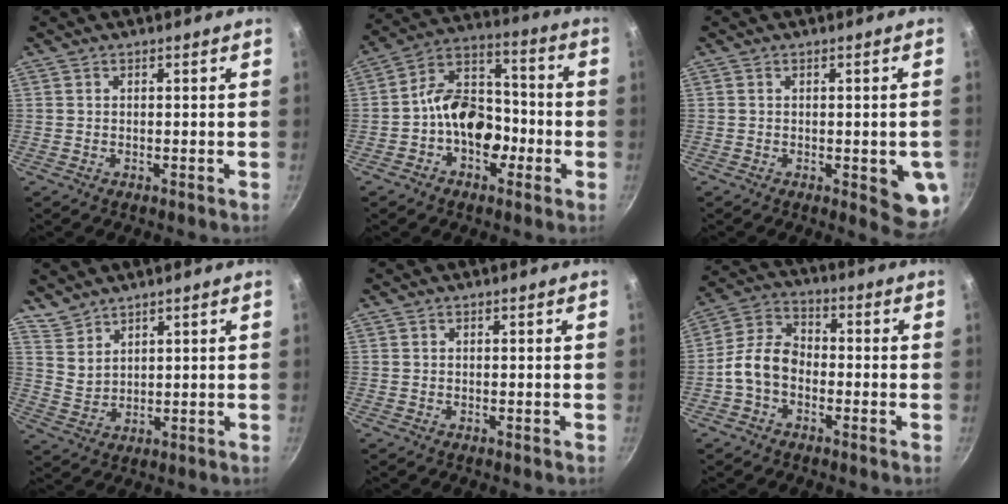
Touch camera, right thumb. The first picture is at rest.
{"total": 12.8, "force": [-3.3, 8.9, 8.6], "torque": [-0.094, 0.053, -0.070]}
{"total": 7.7, "force": [-1.6, 2.7, 7.0], "torque": [-0.059, -0.007, -0.016]}
{"total": 4.6, "force": [4.1, 1.9, 0.7], "torque": [-0.008, -0.014, 0.091]}
{"total": 0.0}
{"total": 8.5, "force": [-2.5, 6.0, 5.5], "torque": [-0.091, 0.036, -0.065]}